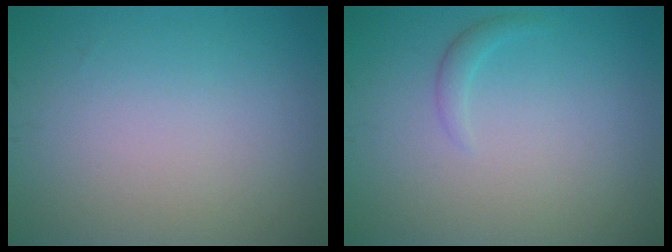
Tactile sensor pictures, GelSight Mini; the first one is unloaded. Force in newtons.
{"total": 1.0, "press": 1.0, "slide": 0.0}